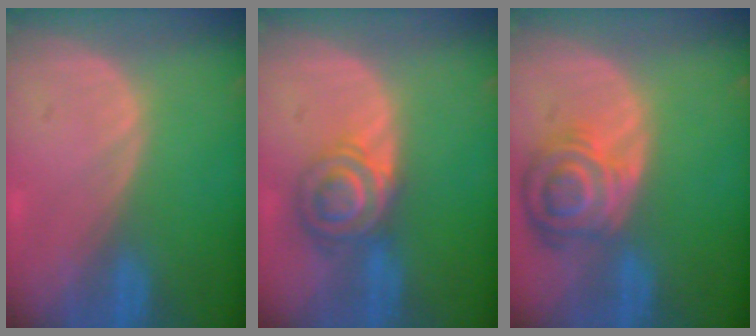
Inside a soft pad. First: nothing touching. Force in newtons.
{"total": 7.1, "press": 6.0, "slide": 3.8}
{"total": 8.3, "press": 7.3, "slide": 3.9}